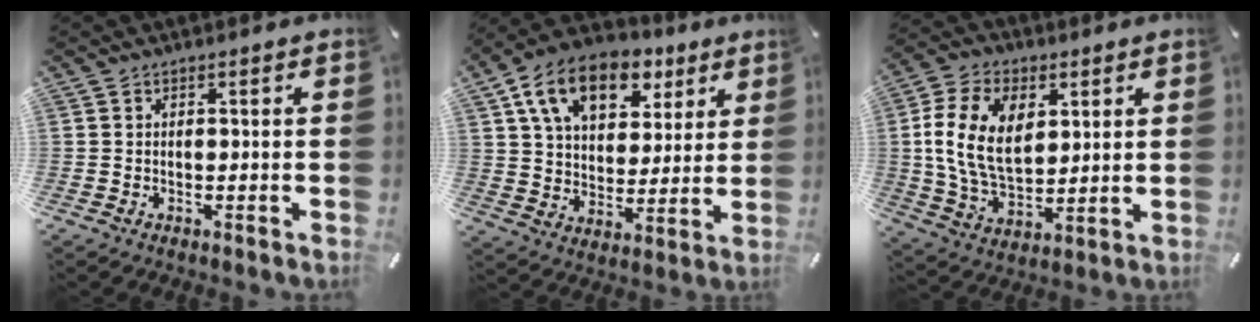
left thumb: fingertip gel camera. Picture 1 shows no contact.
{"total": 15.2, "force": [8.8, 9.4, 8.0], "torque": [-0.148, -0.028, 0.161]}
{"total": 14.9, "force": [3.8, 10.0, 10.4], "torque": [-0.222, 0.007, 0.068]}